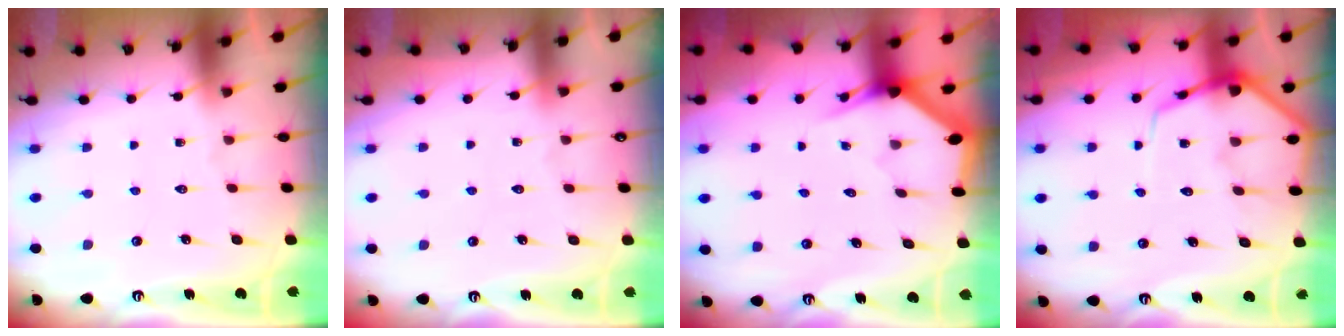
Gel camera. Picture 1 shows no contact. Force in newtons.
{"total": 3.3, "press": 3.3, "slide": 0.6}
{"total": 3.0, "press": 3.0, "slide": 0.0}
{"total": 7.8, "press": 7.8, "slide": 0.8}